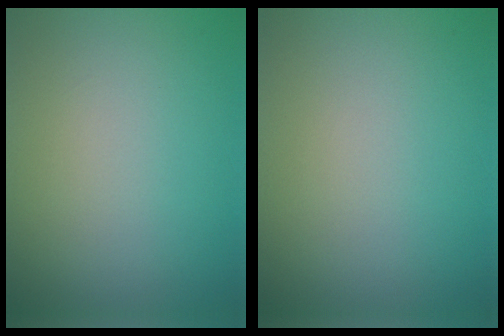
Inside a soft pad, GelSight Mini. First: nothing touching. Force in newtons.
{"total": 0.0}